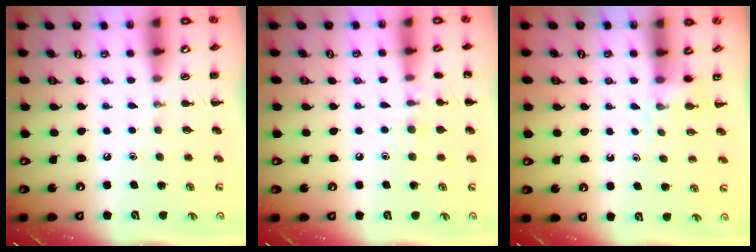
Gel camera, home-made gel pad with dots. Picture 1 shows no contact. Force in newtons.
{"total": 7.7, "press": 7.5, "slide": 2.0}
{"total": 3.3, "press": 3.2, "slide": 1.0}